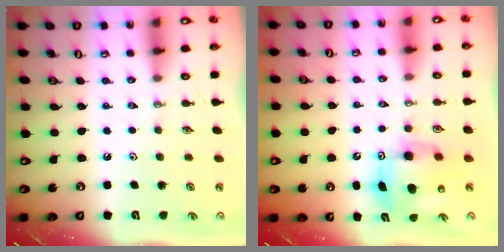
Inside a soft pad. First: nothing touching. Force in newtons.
{"total": 9.4, "press": 9.4, "slide": 0.8}